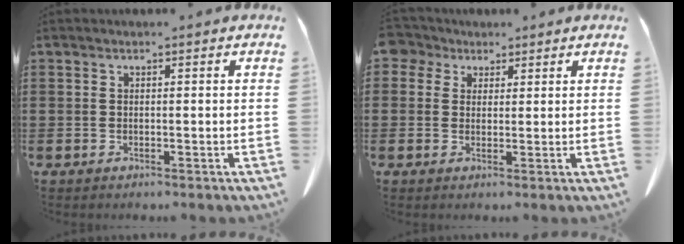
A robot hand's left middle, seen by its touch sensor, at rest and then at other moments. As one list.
[{"total": 3.2, "force": [2.1, 2.3, 0.6], "torque": [-0.016, 0.008, 0.038]}]